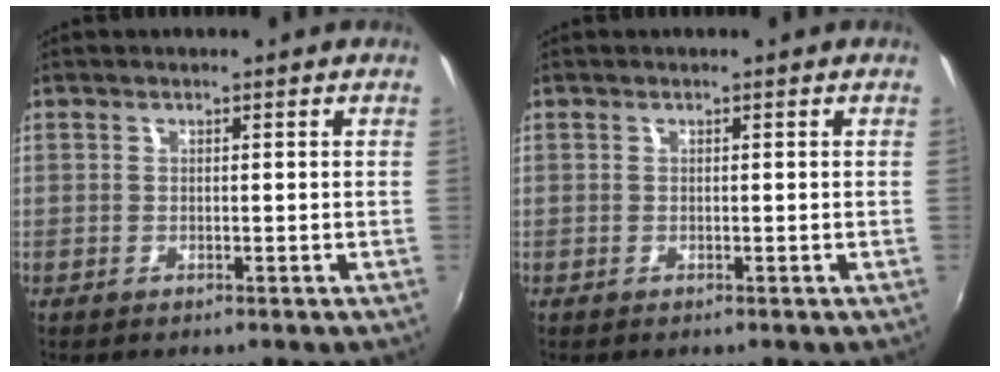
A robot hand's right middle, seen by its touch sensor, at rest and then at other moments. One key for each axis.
{"total": 0.0}